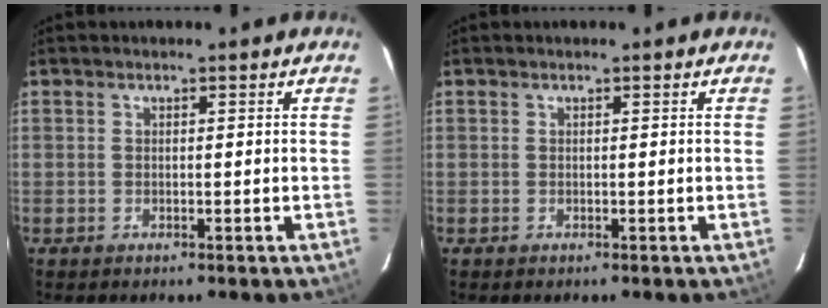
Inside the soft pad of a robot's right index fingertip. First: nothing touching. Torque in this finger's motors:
{"motor_torque": [0.00, 0.00, 0.02, -0.01]}